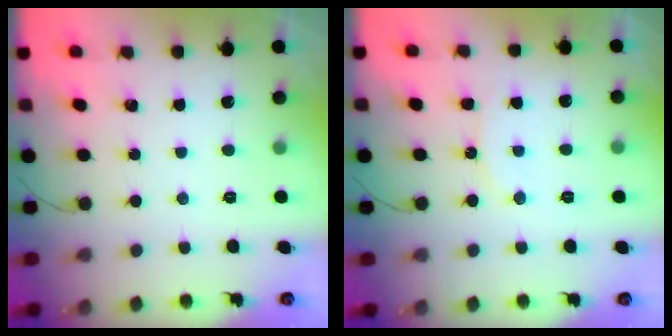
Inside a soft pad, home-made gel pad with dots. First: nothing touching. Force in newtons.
{"total": 6.9, "press": 6.9, "slide": 0.9}